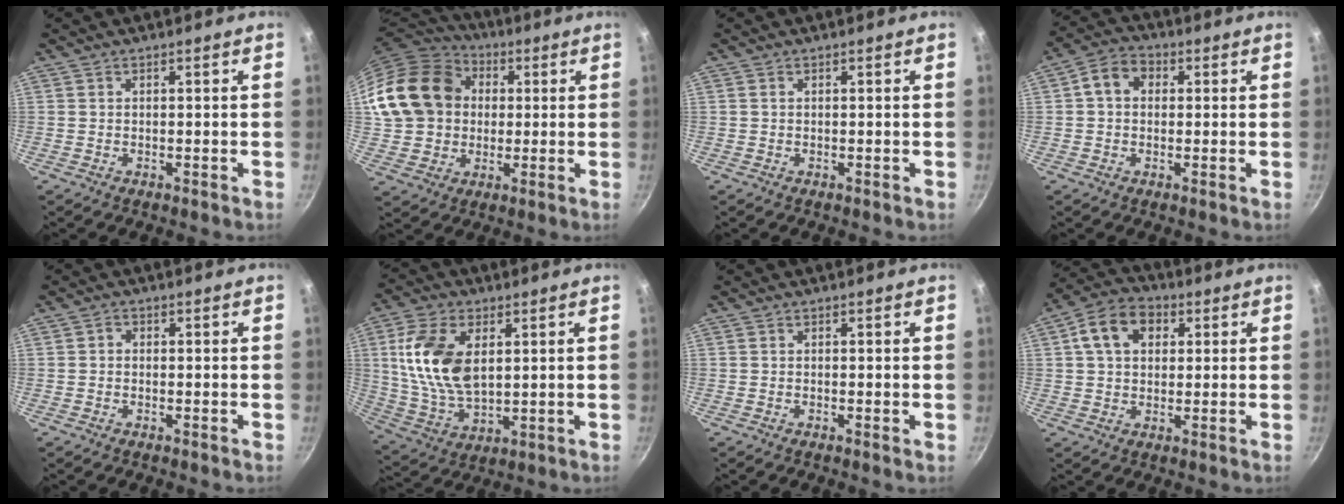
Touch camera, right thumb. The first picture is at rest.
{"total": 19.0, "force": [3.5, 15.7, 10.1], "torque": [-0.168, 0.031, 0.065]}
{"total": 0.0}
{"total": 6.3, "force": [1.0, 5.0, 3.7], "torque": [-0.046, 0.016, 0.002]}
{"total": 1.2, "force": [-0.2, 1.0, 0.6], "torque": [-0.008, 0.006, -0.005]}
{"total": 15.4, "force": [3.7, 9.0, 11.9], "torque": [-0.217, -0.014, 0.081]}
{"total": 0.0}
{"total": 10.1, "force": [2.9, 7.3, 6.3], "torque": [-0.086, 0.014, 0.035]}